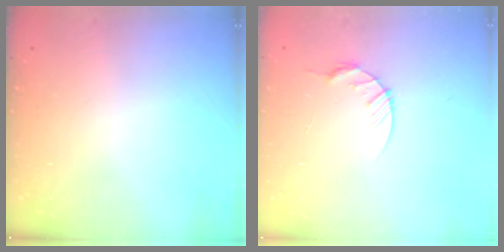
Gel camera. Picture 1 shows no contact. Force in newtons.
{"total": 5.1, "press": 5.0, "slide": 0.6}